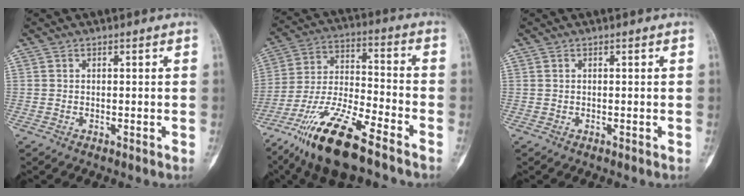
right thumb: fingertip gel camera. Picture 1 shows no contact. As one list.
[{"total": 17.9, "force": [-12.1, 4.4, 12.4], "torque": [-0.247, 0.055, -0.221]}, {"total": 0.0}]